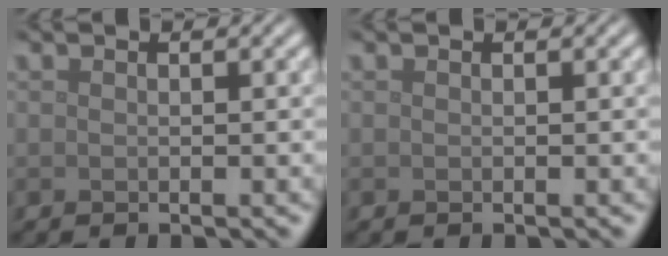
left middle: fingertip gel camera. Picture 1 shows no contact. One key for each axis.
{"total": 0.0}